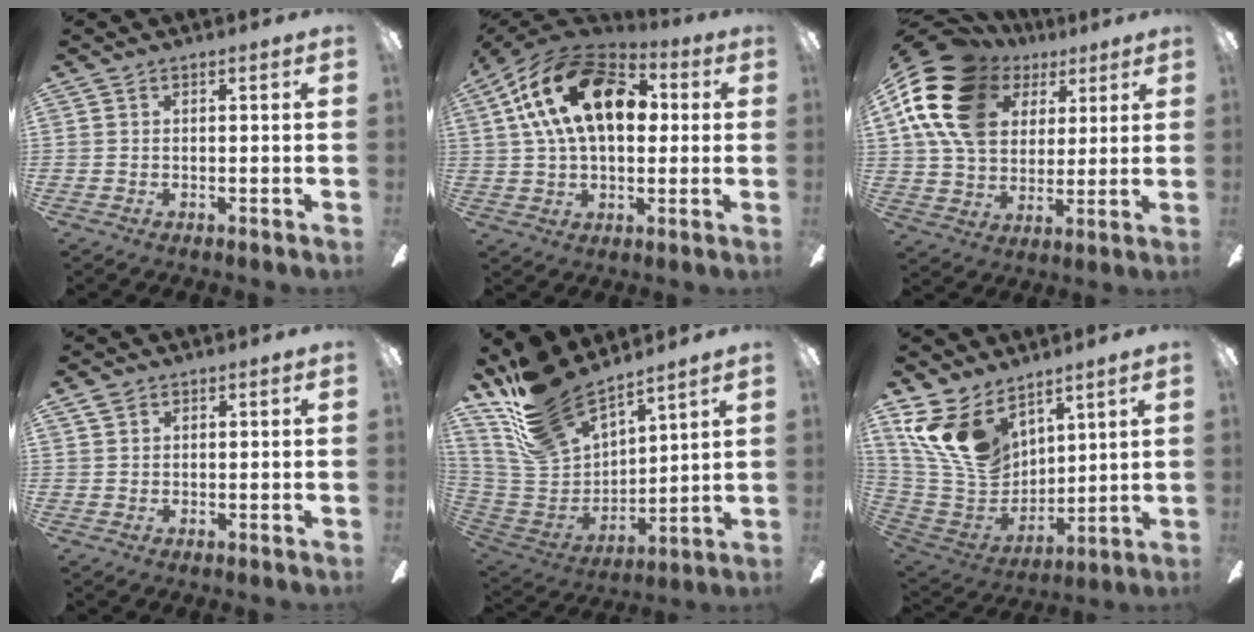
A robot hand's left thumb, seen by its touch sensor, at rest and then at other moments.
{"total": 22.2, "force": [6.6, 13.0, 16.8], "torque": [-0.318, 0.007, 0.105]}
{"total": 21.0, "force": [8.4, 14.9, 12.1], "torque": [-0.250, -0.027, 0.153]}
{"total": 1.9, "force": [1.3, 1.2, 0.6], "torque": [-0.014, 0.000, 0.026]}
{"total": 20.1, "force": [16.1, 8.3, 8.8], "torque": [-0.214, -0.108, 0.299]}
{"total": 16.7, "force": [9.2, 10.7, 8.8], "torque": [-0.211, -0.046, 0.180]}